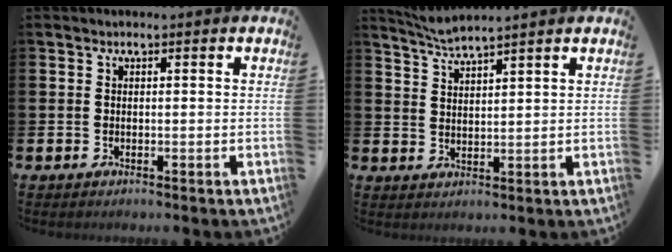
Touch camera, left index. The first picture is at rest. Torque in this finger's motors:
{"motor_torque": [0.24, -0.21, -0.14, 0.00]}